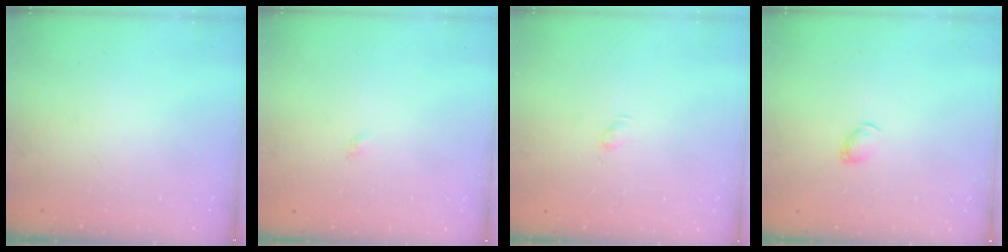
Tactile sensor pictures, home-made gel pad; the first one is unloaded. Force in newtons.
{"total": 2.0, "press": 1.9, "slide": 0.4}
{"total": 3.3, "press": 3.3, "slide": 0.5}
{"total": 2.9, "press": 2.9, "slide": 0.5}